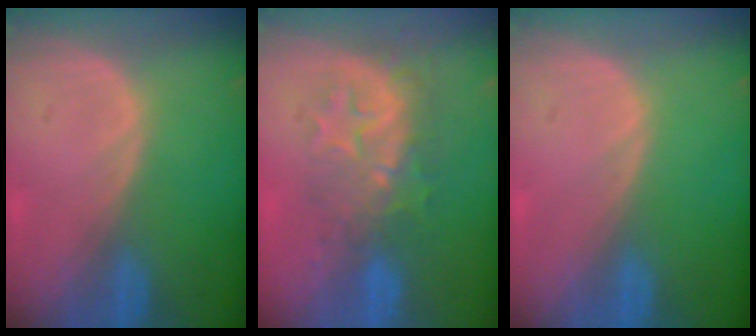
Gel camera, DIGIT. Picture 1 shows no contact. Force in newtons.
{"total": 8.8, "press": 7.9, "slide": 4.0}
{"total": 0.0}